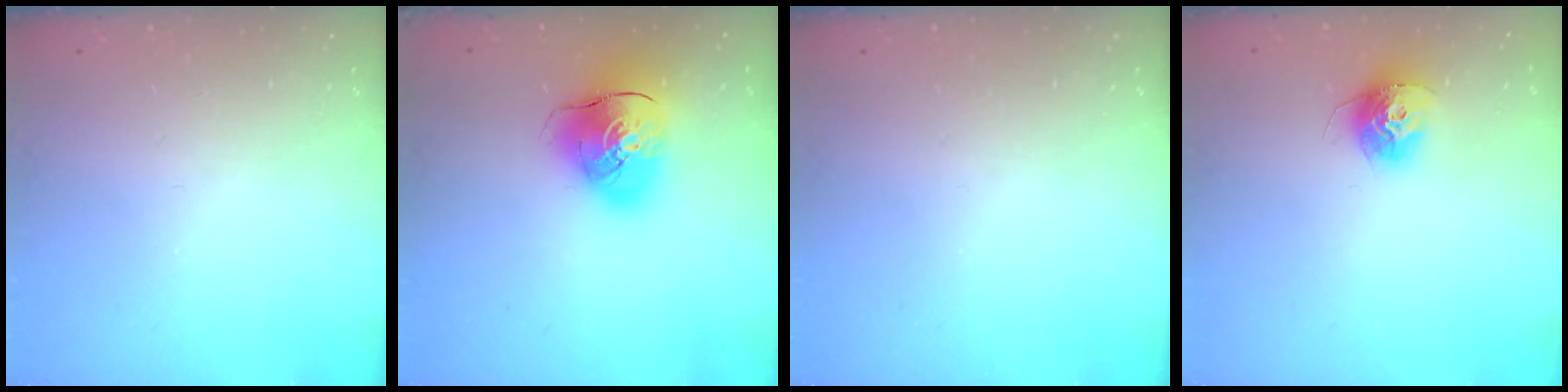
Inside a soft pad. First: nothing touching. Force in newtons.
{"total": 13.9, "press": 13.7, "slide": 2.4}
{"total": 0.0}
{"total": 11.8, "press": 11.8, "slide": 0.9}